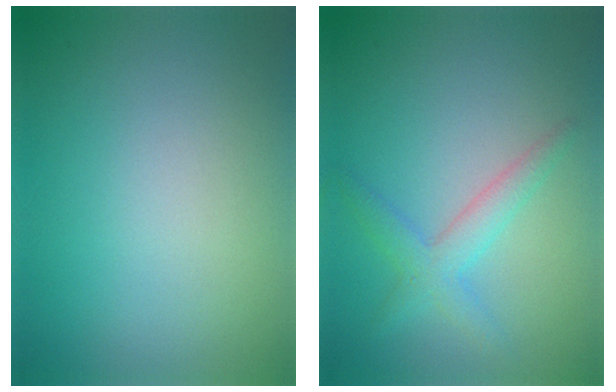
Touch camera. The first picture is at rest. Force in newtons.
{"total": 2.6, "press": 2.6, "slide": 0.1}